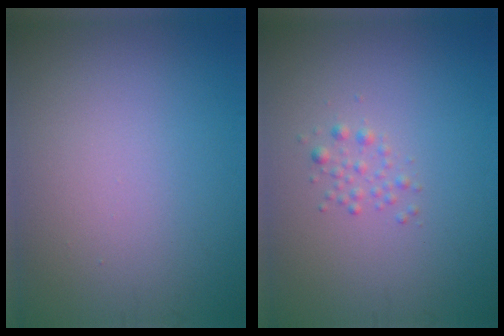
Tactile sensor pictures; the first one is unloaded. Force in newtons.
{"total": 1.1, "press": 1.1, "slide": 0.0}